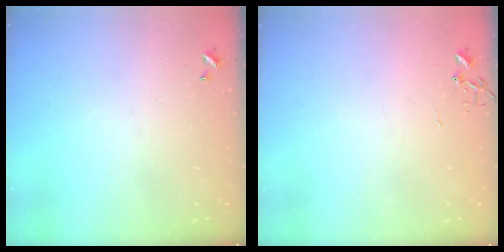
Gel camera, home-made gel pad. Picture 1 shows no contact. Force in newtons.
{"total": 0.0}